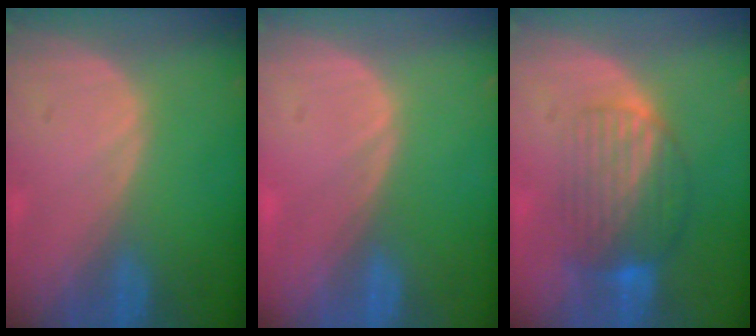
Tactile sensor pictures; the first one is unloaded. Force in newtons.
{"total": 0.5, "press": 0.1, "slide": 0.5}
{"total": 7.9, "press": 7.1, "slide": 3.5}